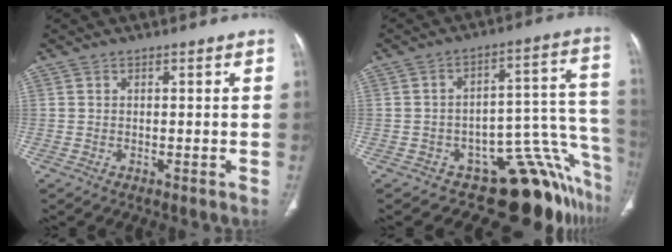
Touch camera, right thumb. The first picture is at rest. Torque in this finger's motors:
{"motor_torque": [1.22, -1.08, 0.40, -0.33, 0.08]}